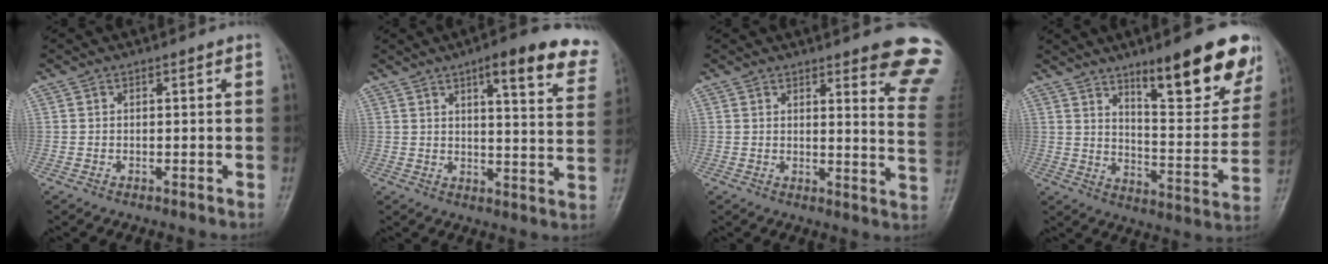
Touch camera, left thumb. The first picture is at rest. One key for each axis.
{"total": 15.4, "fx": 10.1, "fy": 3.9, "fz": 10.9, "tx": -0.104, "ty": -0.043, "tz": 0.112}
{"total": 13.2, "fx": 10.4, "fy": 2.0, "fz": 7.9, "tx": -0.060, "ty": -0.081, "tz": 0.100}
{"total": 18.9, "fx": 11.7, "fy": 5.0, "fz": 13.9, "tx": -0.144, "ty": -0.070, "tz": 0.174}